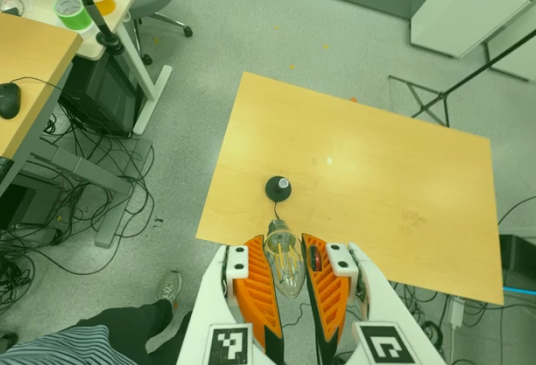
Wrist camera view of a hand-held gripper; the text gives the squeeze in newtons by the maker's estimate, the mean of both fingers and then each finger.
{"total": 21.2, "left": 25.4, "right": 17.0}